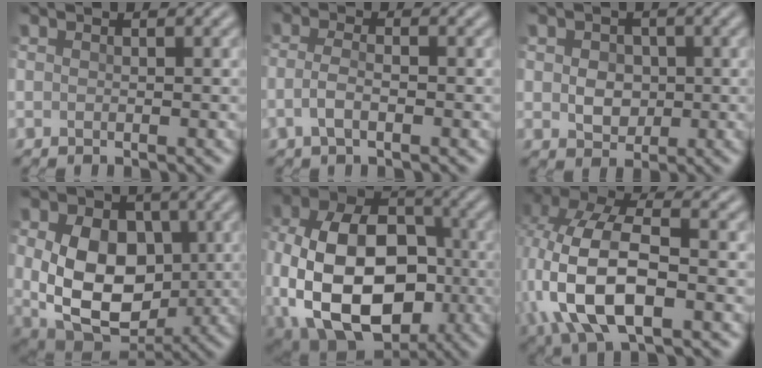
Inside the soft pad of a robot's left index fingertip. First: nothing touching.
{"total": 2.3, "force": [-0.7, 0.9, 2.0], "torque": [-0.043, 0.002, -0.019]}
{"total": 2.9, "force": [0.1, 2.4, 1.7], "torque": [-0.029, -0.002, 0.000]}
{"total": 11.4, "force": [0.3, 8.2, 7.8], "torque": [-0.140, -0.021, 0.016]}
{"total": 15.8, "force": [-2.3, 10.8, 11.3], "torque": [-0.214, -0.027, -0.030]}
{"total": 10.7, "force": [-2.2, 5.4, 9.0], "torque": [-0.194, 0.005, -0.048]}